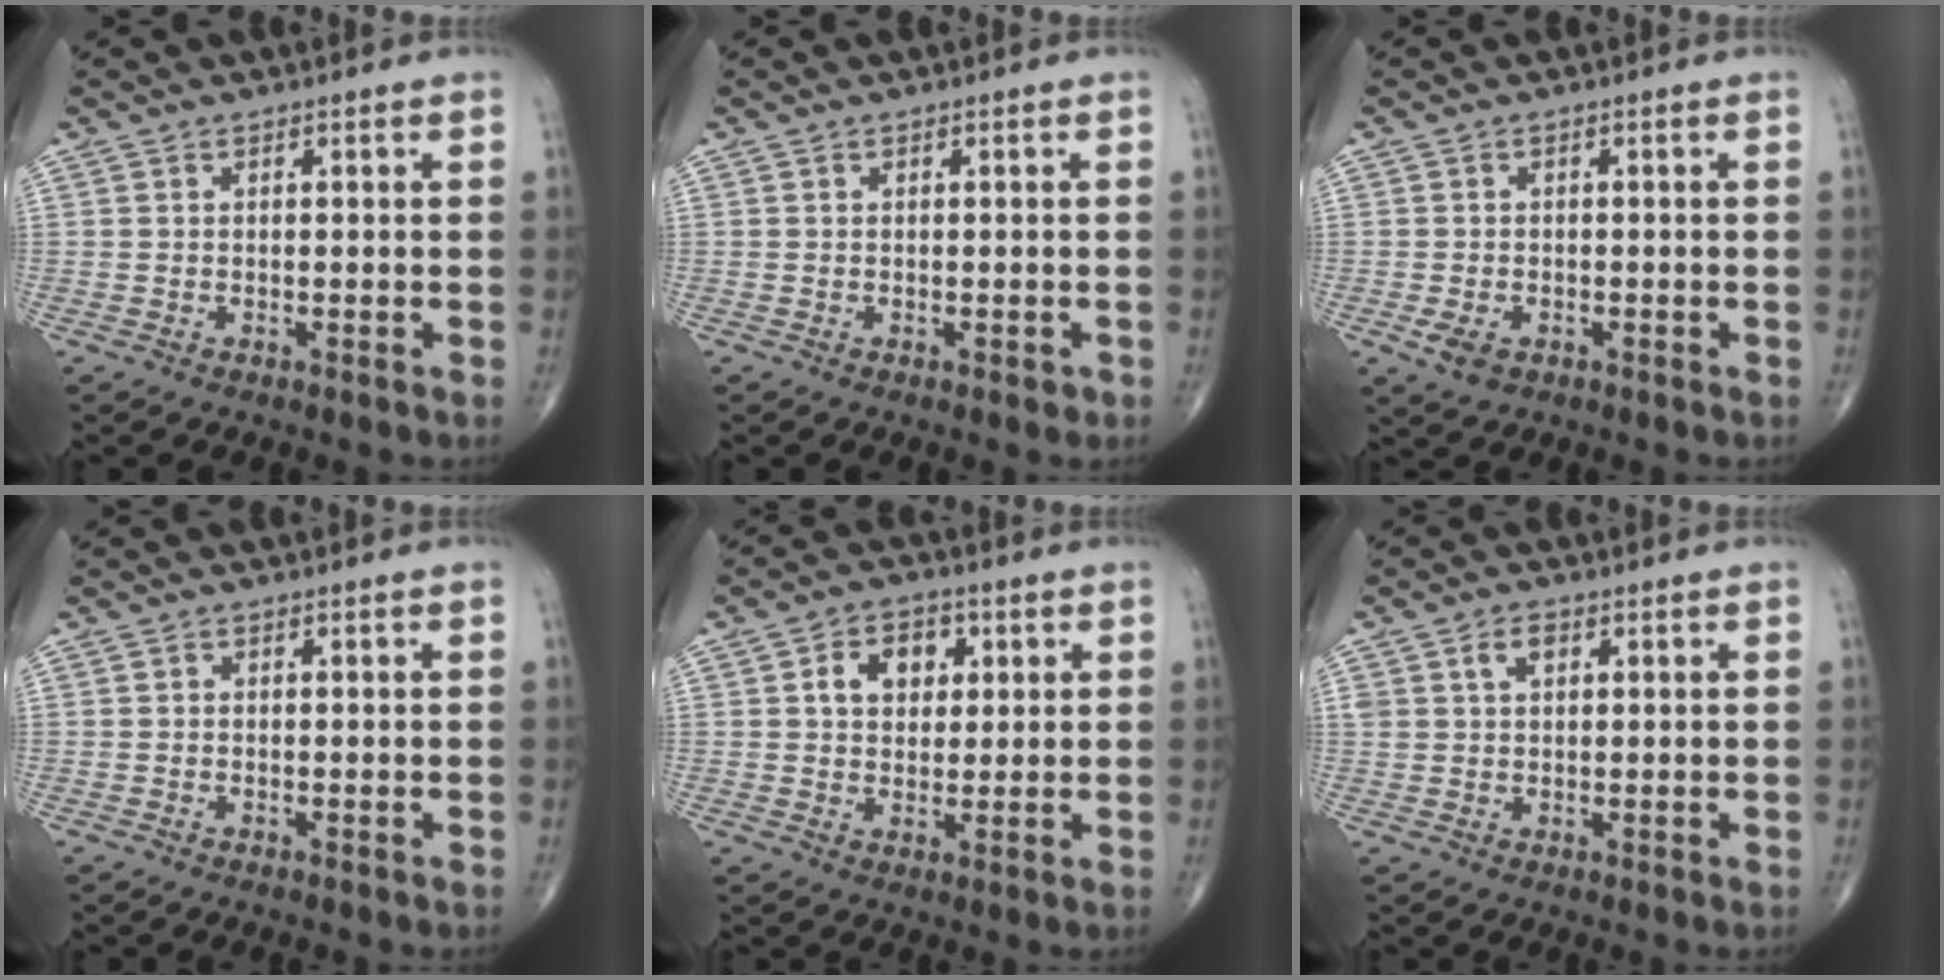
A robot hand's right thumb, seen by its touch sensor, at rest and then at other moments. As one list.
[{"total": 0.7, "force": [-0.3, 0.4, 0.5], "torque": [-0.001, 0.001, -0.003]}, {"total": 3.2, "force": [-1.3, 2.1, 2.1], "torque": [-0.040, 0.000, -0.018]}, {"total": 0.0}, {"total": 7.3, "force": [2.0, 5.3, 4.6], "torque": [-0.042, 0.002, 0.029]}, {"total": 3.2, "force": [1.3, 2.2, 2.0], "torque": [-0.031, 0.003, 0.025]}]